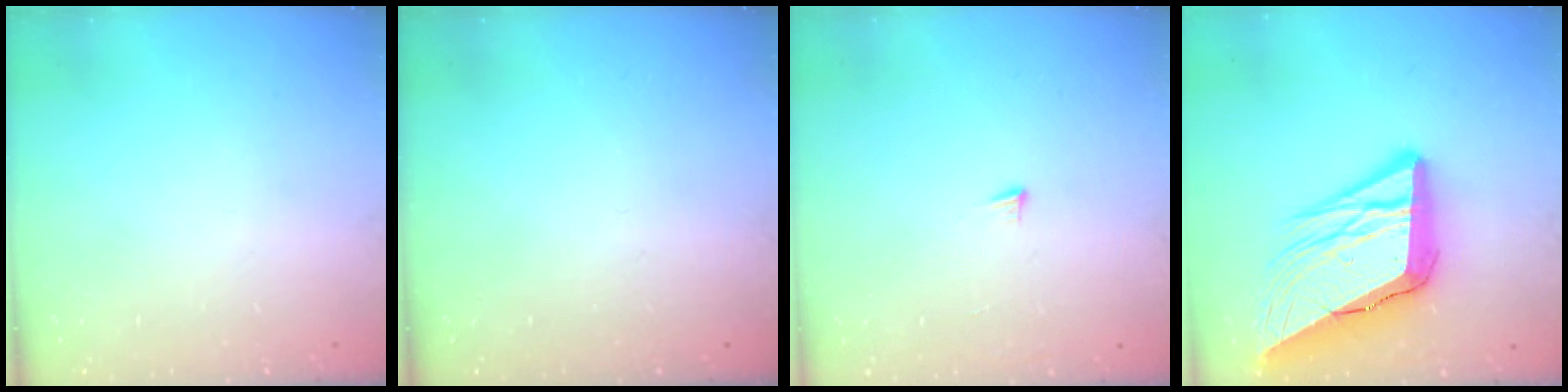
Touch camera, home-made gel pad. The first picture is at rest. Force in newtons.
{"total": 0.0}
{"total": 5.2, "press": 5.2, "slide": 0.3}
{"total": 18.2, "press": 18.0, "slide": 2.6}